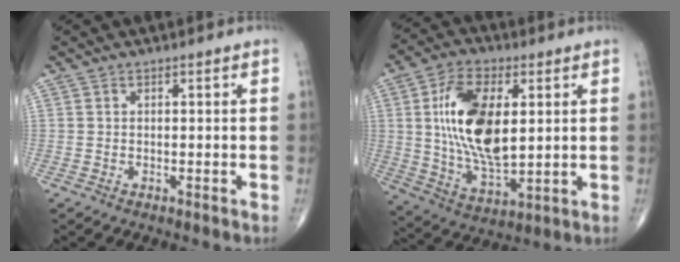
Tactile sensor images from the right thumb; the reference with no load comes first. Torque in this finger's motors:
{"motor_torque": [2.45, 2.55, 1.75, 0.28, 0.21]}